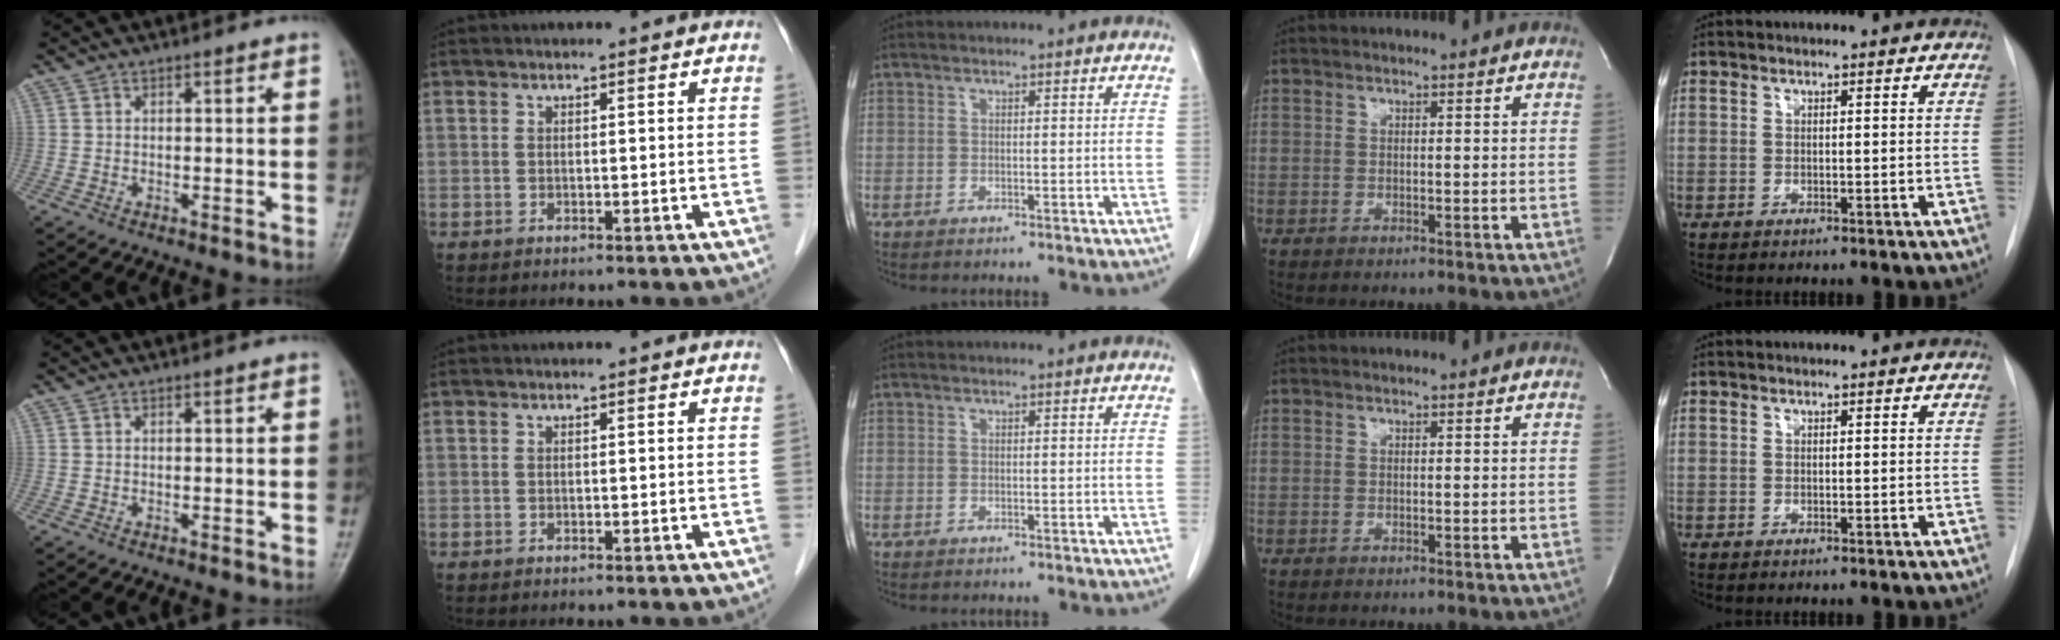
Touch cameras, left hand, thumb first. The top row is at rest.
{}